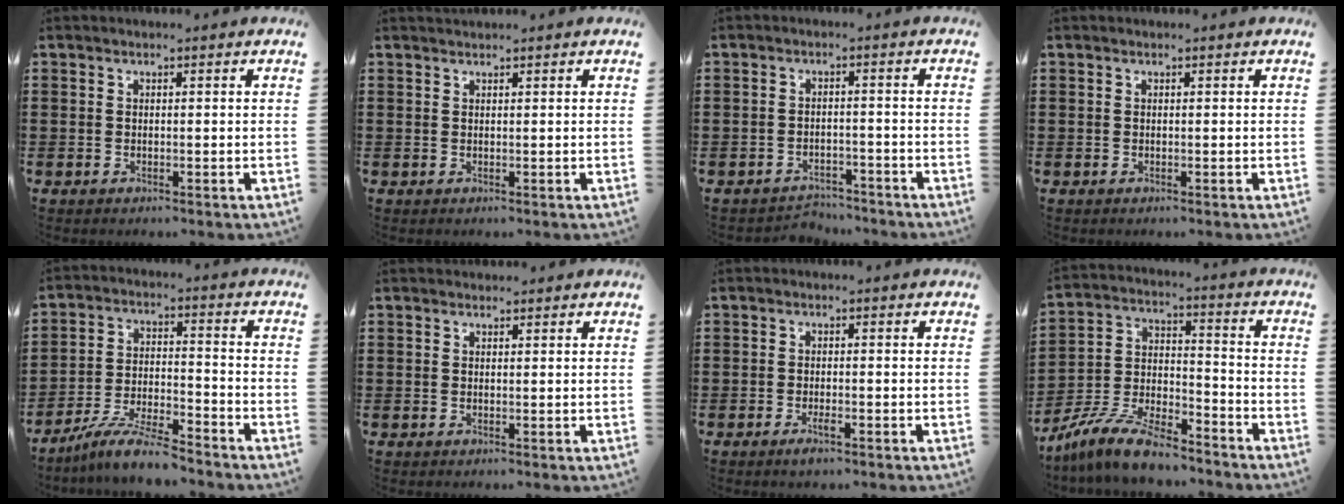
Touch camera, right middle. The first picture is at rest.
{"total": 0.6, "force": [0.6, 0.2, 0.0], "torque": [-0.002, 0.000, 0.012]}
{"total": 3.1, "force": [-3.0, 0.7, -0.3], "torque": [-0.002, 0.001, -0.067]}
{"total": 0.0}
{"total": 7.9, "force": [-7.2, 0.6, 3.2], "torque": [-0.067, 0.006, -0.140]}
{"total": 0.7, "force": [0.6, 0.4, -0.1], "torque": [0.009, -0.001, 0.009]}
{"total": 1.9, "force": [-1.1, 0.4, 1.5], "torque": [-0.034, -0.007, -0.021]}
{"total": 10.2, "force": [-8.8, 2.2, 4.7], "torque": [-0.100, 0.022, -0.176]}